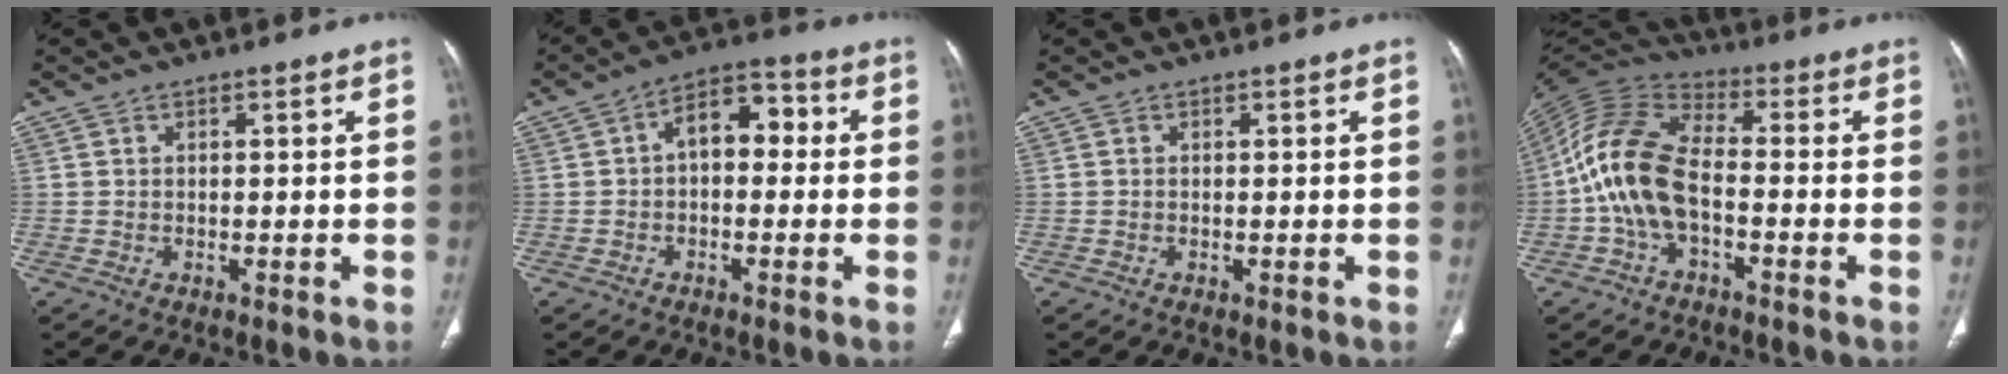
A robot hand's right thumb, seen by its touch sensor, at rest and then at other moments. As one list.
[{"total": 8.2, "force": [0.4, 5.3, 6.3], "torque": [-0.066, 0.033, -0.006]}, {"total": 0.0}, {"total": 13.7, "force": [-2.7, 7.3, 11.3], "torque": [-0.231, 0.035, -0.061]}]